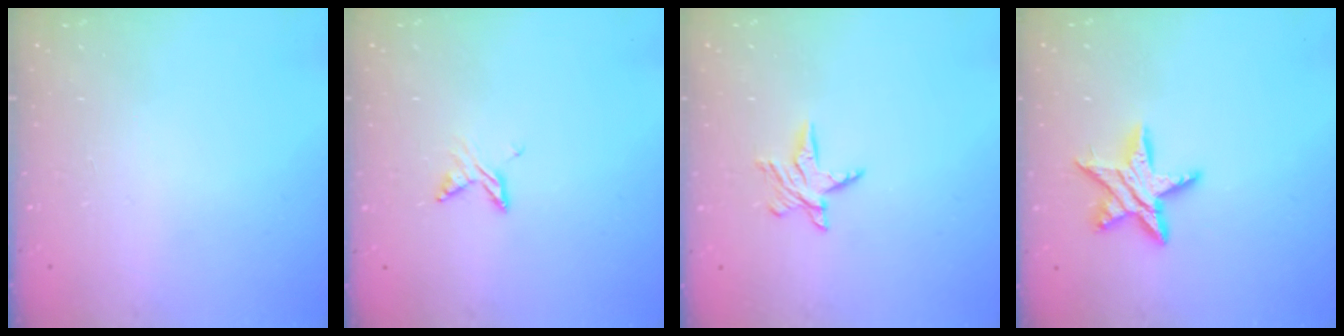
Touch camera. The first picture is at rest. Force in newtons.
{"total": 4.6, "press": 4.6, "slide": 0.5}
{"total": 5.6, "press": 5.6, "slide": 0.4}
{"total": 11.7, "press": 11.7, "slide": 0.8}